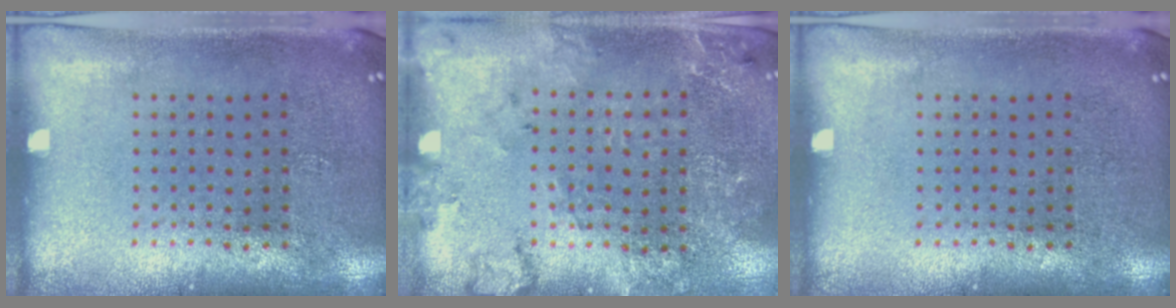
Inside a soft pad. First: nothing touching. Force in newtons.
{"total": 1.8, "press": 1.8, "slide": 0.3}
{"total": 0.0}